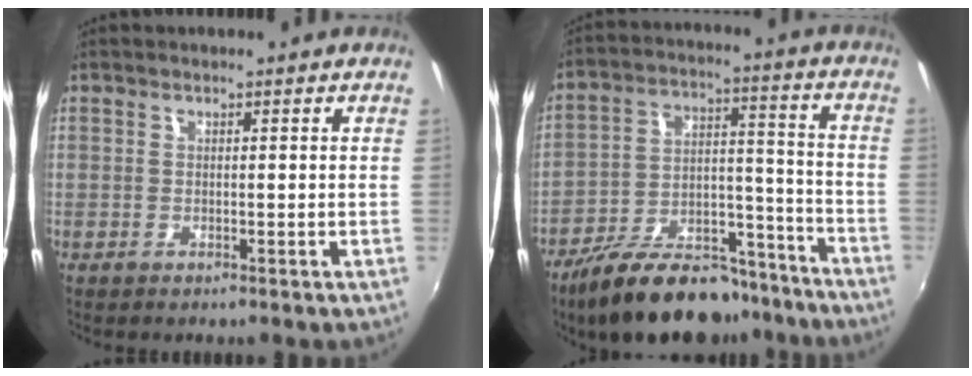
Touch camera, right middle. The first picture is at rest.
{"total": 20.1, "force": [-15.7, 8.3, 9.6], "torque": [-0.170, 0.025, -0.227]}